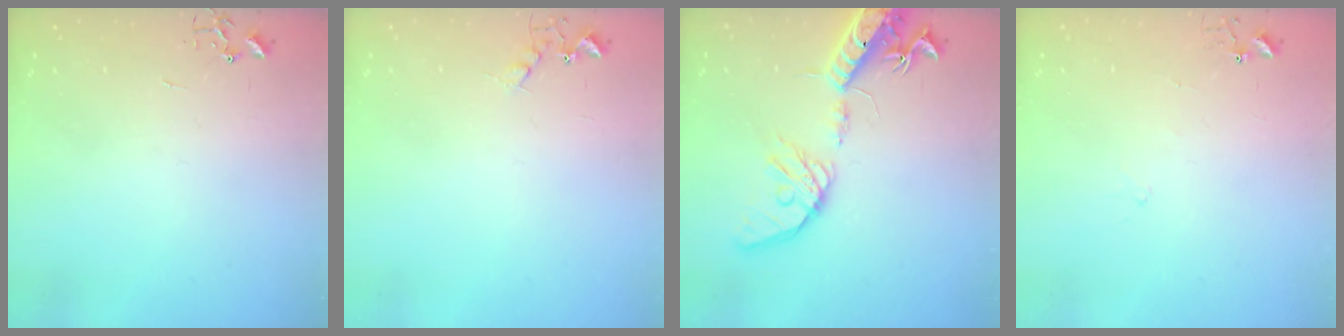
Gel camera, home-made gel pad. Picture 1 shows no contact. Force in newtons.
{"total": 4.8, "press": 4.7, "slide": 0.8}
{"total": 19.4, "press": 19.1, "slide": 3.3}
{"total": 4.7, "press": 4.6, "slide": 0.4}